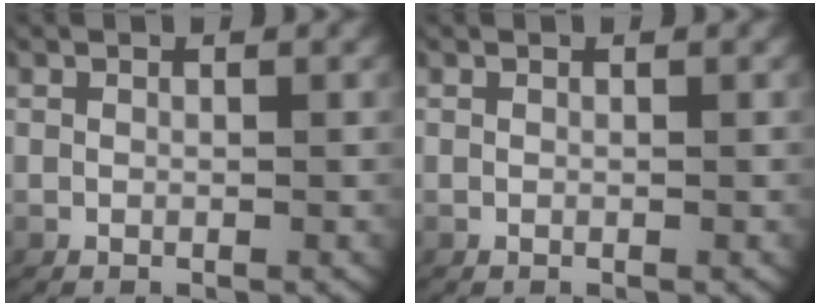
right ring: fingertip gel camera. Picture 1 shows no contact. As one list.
[{"total": 0.0}]